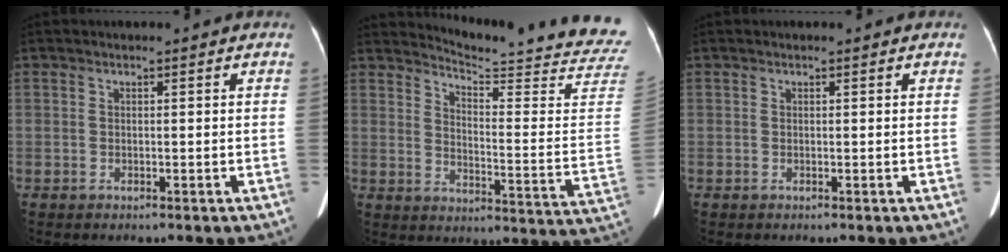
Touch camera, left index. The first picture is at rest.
{"total": 23.1, "force": [22.2, -0.7, 6.3], "torque": [-0.097, -0.163, 0.256]}
{"total": 0.0}